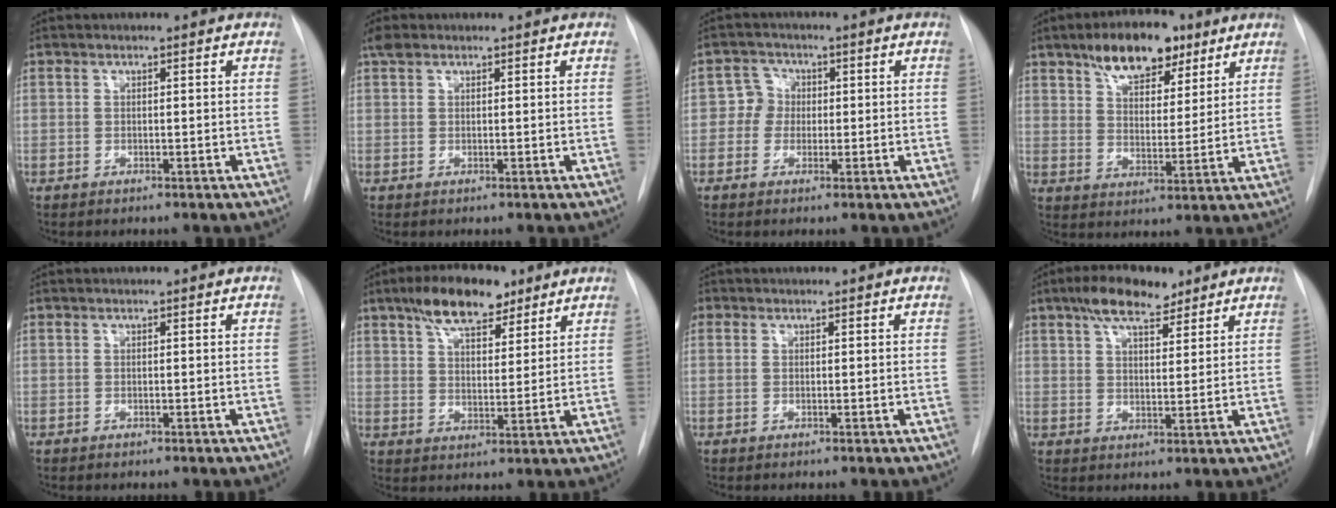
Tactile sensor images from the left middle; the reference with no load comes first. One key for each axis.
{"total": 1.8, "fx": 1.3, "fy": 1.1, "fz": 0.6, "tx": -0.018, "ty": 0.017, "tz": 0.023}
{"total": 2.9, "fx": -0.1, "fy": 2.9, "fz": 0.5, "tx": 0.003, "ty": 0.010, "tz": -0.007}
{"total": 10.7, "fx": 7.0, "fy": 4.9, "fz": 6.4, "tx": -0.103, "ty": 0.012, "tz": 0.118}
{"total": 0.0}
{"total": 10.2, "fx": 7.0, "fy": 3.9, "fz": 6.4, "tx": -0.109, "ty": 0.013, "tz": 0.121}
{"total": 0.9, "fx": 0.4, "fy": 0.8, "fz": 0.2, "tx": 0.004, "ty": 0.003, "tz": 0.004}
{"total": 8.3, "fx": 5.8, "fy": 3.0, "fz": 5.0, "tx": -0.089, "ty": 0.015, "tz": 0.100}